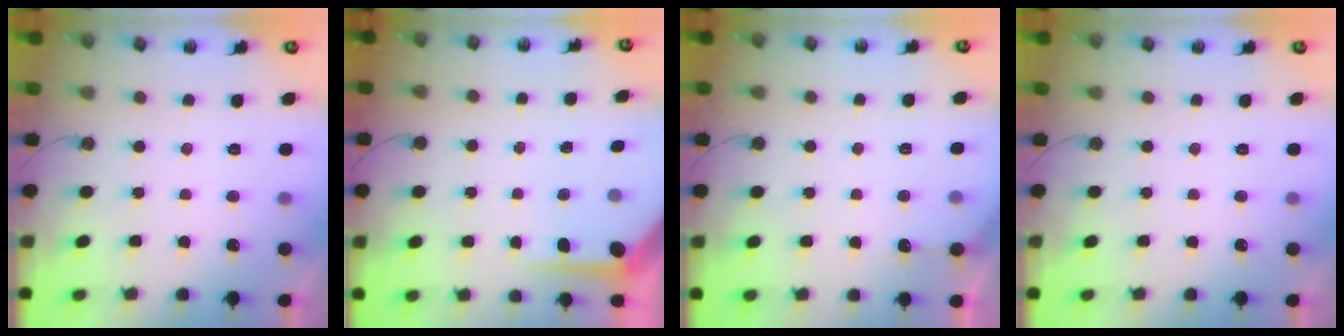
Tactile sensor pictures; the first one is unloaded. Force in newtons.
{"total": 5.3, "press": 5.2, "slide": 0.1}
{"total": 3.2, "press": 3.1, "slide": 0.3}
{"total": 0.0}